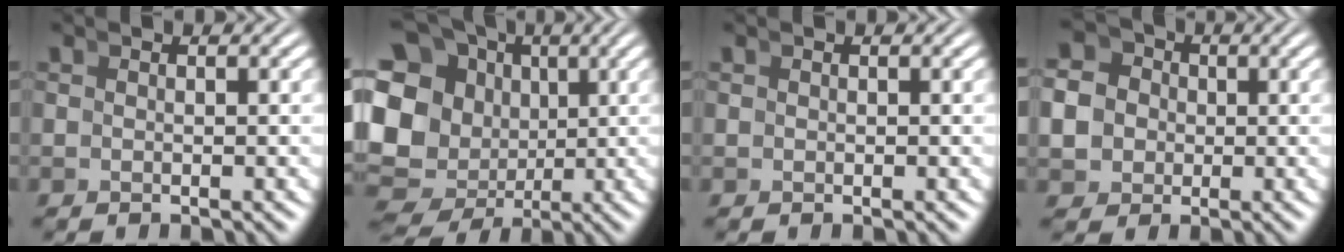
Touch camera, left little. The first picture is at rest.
{"total": 17.2, "force": [0.7, 14.5, 9.1], "torque": [-0.166, -0.019, -0.001]}
{"total": 0.0}
{"total": 8.7, "force": [0.7, 7.9, 3.7], "torque": [-0.086, -0.009, 0.003]}